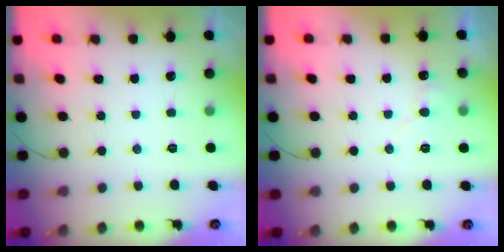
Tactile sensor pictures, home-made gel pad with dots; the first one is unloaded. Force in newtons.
{"total": 4.5, "press": 4.5, "slide": 0.5}